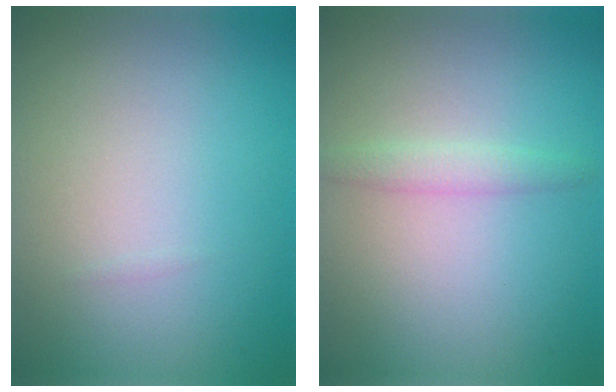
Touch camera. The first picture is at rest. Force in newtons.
{"total": 1.4, "press": 1.4, "slide": 0.1}